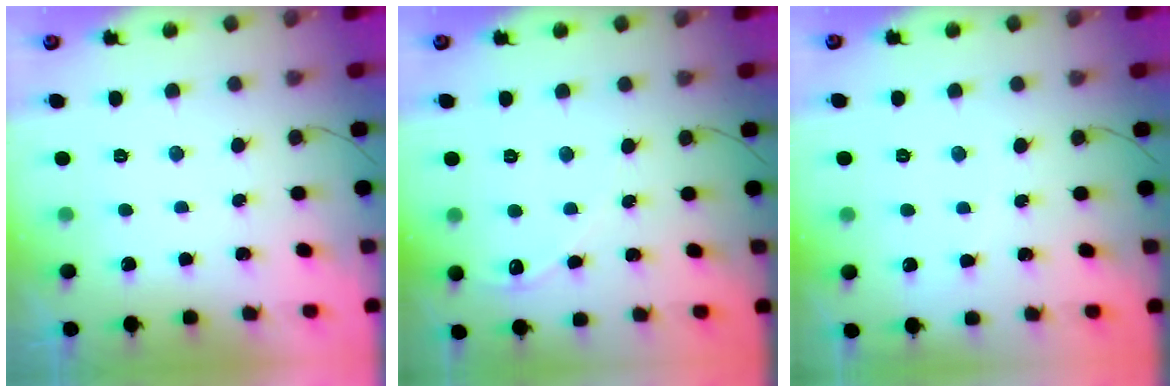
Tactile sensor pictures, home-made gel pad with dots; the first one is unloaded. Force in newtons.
{"total": 4.8, "press": 4.8, "slide": 0.6}
{"total": 2.5, "press": 2.5, "slide": 0.3}